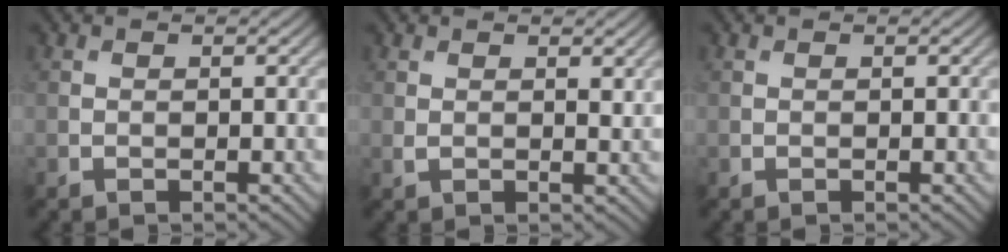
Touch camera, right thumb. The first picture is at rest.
{"total": 1.7, "force": [0.9, 0.8, 1.3], "torque": [-0.027, -0.005, 0.020]}
{"total": 0.0}